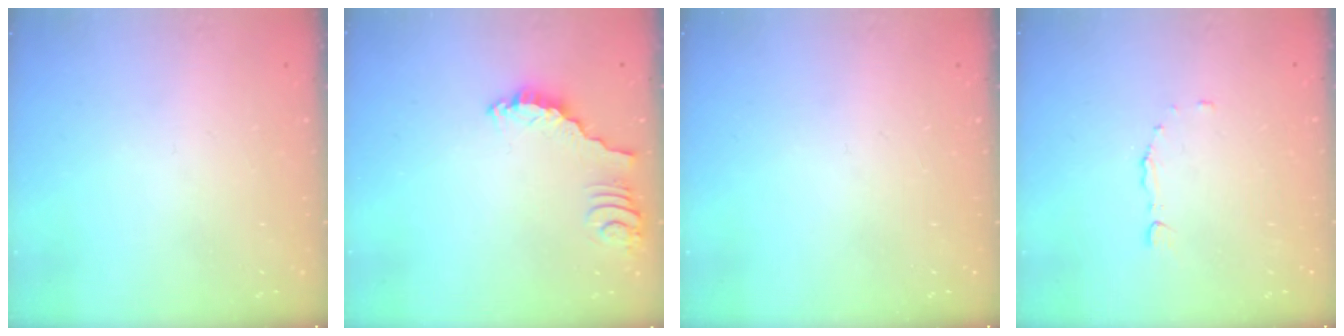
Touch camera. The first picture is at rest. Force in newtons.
{"total": 2.3, "press": 2.3, "slide": 0.1}
{"total": 0.0}
{"total": 3.0, "press": 2.9, "slide": 0.7}